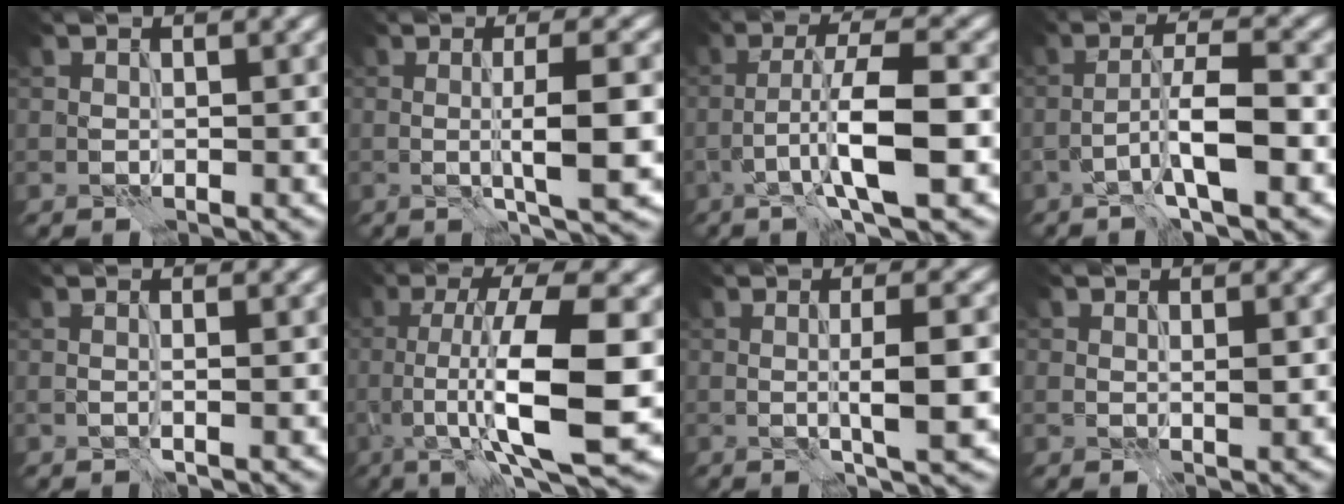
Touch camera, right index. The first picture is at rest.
{"total": 5.7, "force": [-0.6, 1.0, 5.6], "torque": [-0.080, 0.002, -0.009]}
{"total": 6.6, "force": [-2.1, 1.2, 6.1], "torque": [-0.100, 0.013, -0.040]}
{"total": 4.5, "force": [-2.0, 0.7, 4.0], "torque": [-0.069, 0.012, -0.041]}
{"total": 0.7, "force": [-0.2, 0.1, 0.6], "torque": [-0.009, 0.002, -0.008]}
{"total": 12.1, "force": [-1.6, 3.6, 11.5], "torque": [-0.182, 0.000, -0.029]}
{"total": 4.5, "force": [-0.5, 0.8, 4.4], "torque": [-0.064, 0.002, -0.008]}
{"total": 0.8, "force": [0.1, 0.3, 0.7], "torque": [-0.010, -0.002, 0.003]}